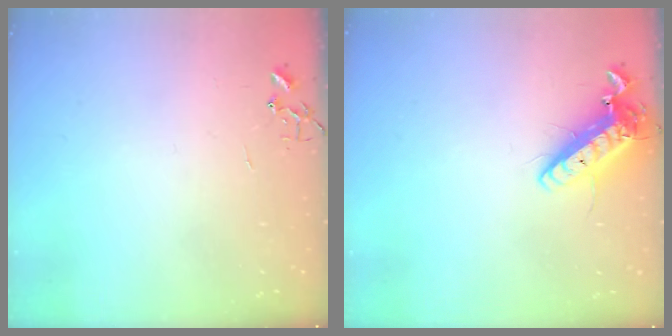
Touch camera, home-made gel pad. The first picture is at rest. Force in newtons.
{"total": 14.3, "press": 14.1, "slide": 2.6}